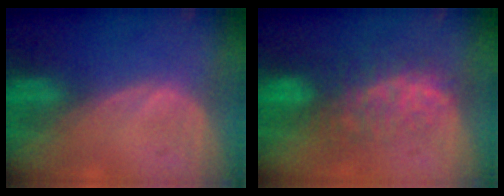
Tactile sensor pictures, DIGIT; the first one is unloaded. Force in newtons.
{"total": 7.9, "press": 7.4, "slide": 2.8}